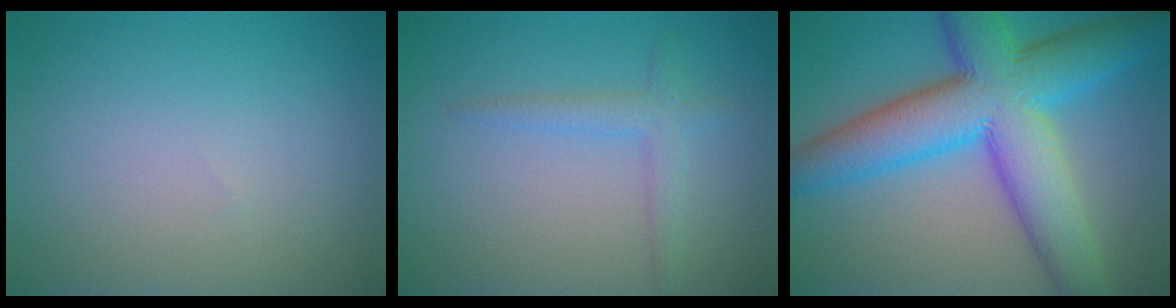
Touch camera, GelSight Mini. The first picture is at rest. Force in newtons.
{"total": 2.1, "press": 2.1, "slide": 0.0}
{"total": 11.9, "press": 11.9, "slide": 0.2}